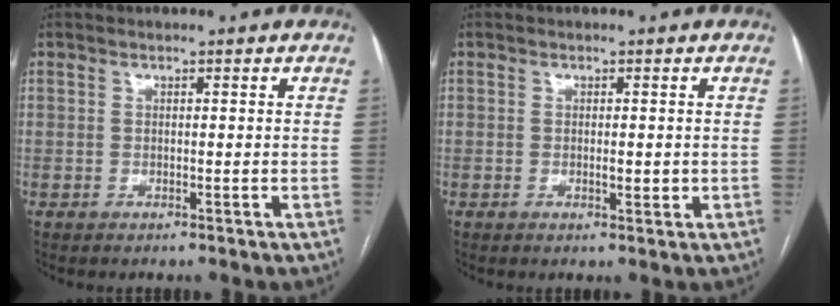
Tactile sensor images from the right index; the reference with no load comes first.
{"total": 1.7, "force": [-0.1, 0.6, 1.6], "torque": [-0.025, -0.003, 0.002]}